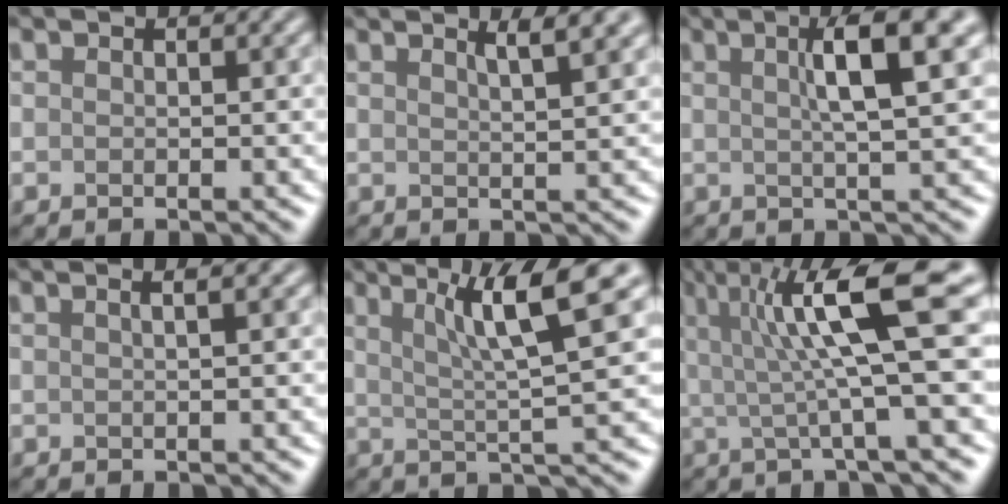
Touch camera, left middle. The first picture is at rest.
{"total": 4.1, "force": [2.6, 1.1, 2.9], "torque": [-0.016, 0.023, 0.010]}
{"total": 5.8, "force": [1.9, 1.0, 5.4], "torque": [-0.078, 0.014, 0.024]}
{"total": 3.7, "force": [1.7, 1.8, 2.7], "torque": [-0.011, 0.028, -0.014]}
{"total": 7.8, "force": [3.3, 1.0, 7.0], "torque": [-0.107, 0.016, 0.056]}
{"total": 9.7, "force": [2.3, 1.8, 9.3], "torque": [-0.141, 0.008, 0.033]}